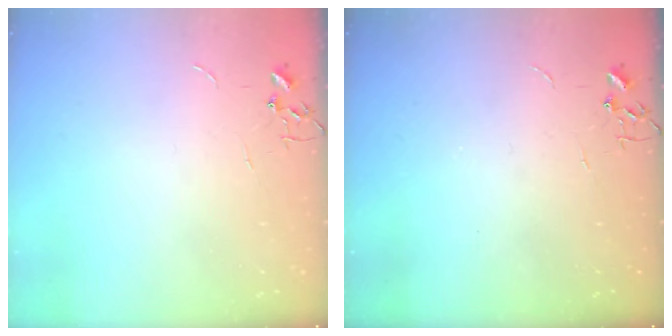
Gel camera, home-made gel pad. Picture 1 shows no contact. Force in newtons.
{"total": 0.0}